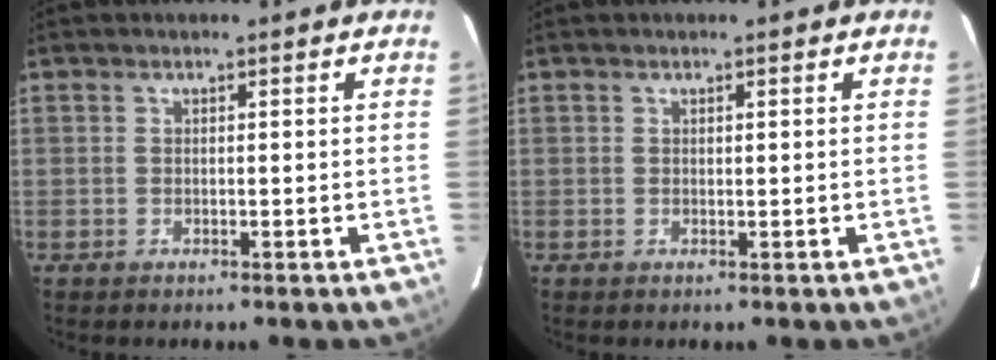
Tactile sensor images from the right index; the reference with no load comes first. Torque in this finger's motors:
{"motor_torque": [-0.34, 0.25, -0.02, -0.01]}